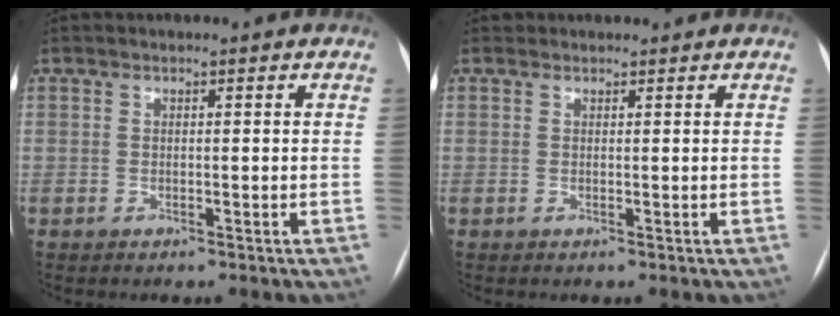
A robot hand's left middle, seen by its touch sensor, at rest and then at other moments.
{"total": 0.7, "force": [0.6, 0.3, -0.1], "torque": [-0.002, 0.007, 0.010]}